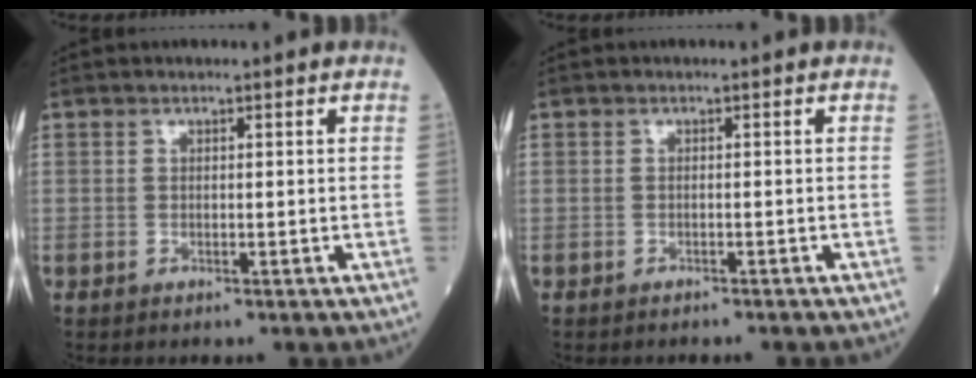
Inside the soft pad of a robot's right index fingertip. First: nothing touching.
{"total": 1.8, "force": [-1.6, 0.2, 0.7], "torque": [-0.015, -0.001, -0.019]}